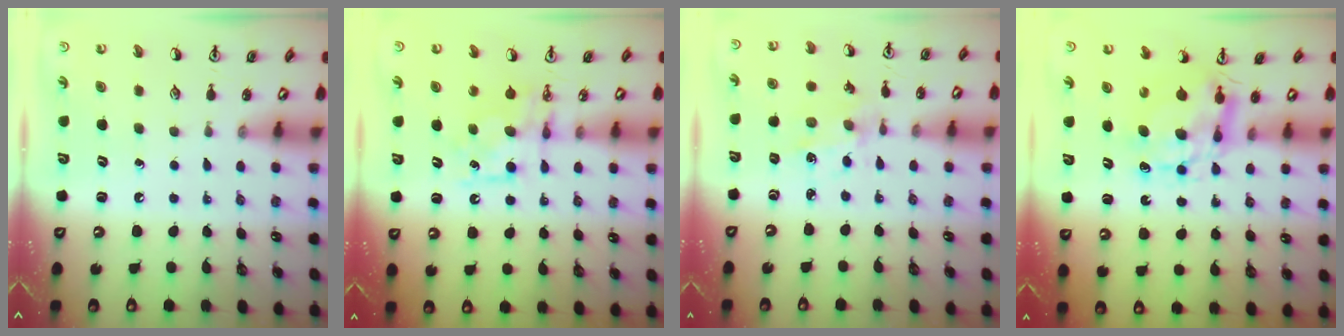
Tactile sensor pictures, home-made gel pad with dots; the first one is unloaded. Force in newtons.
{"total": 7.8, "press": 7.8, "slide": 0.3}
{"total": 2.3, "press": 2.2, "slide": 0.6}
{"total": 7.7, "press": 7.7, "slide": 0.7}